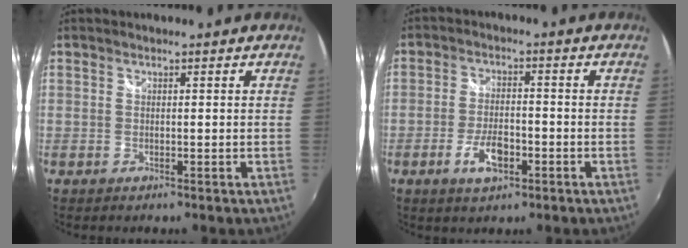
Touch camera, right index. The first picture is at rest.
{"total": 6.4, "force": [-2.8, 2.9, 5.0], "torque": [-0.106, -0.003, -0.049]}